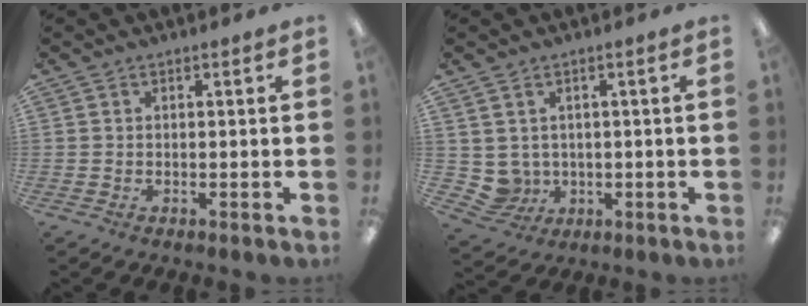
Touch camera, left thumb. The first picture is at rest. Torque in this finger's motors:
{"motor_torque": [-0.19, 0.21, 0.26, -0.49, 0.00]}